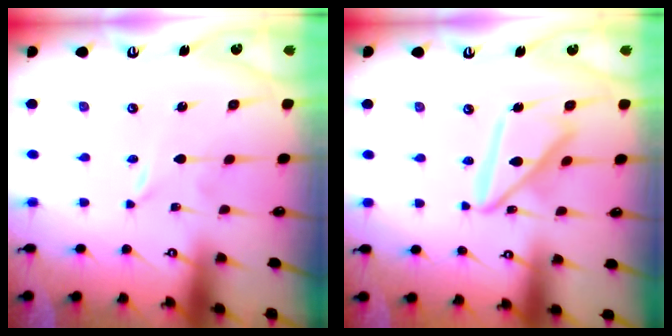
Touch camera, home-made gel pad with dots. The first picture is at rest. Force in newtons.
{"total": 14.5, "press": 14.5, "slide": 1.3}